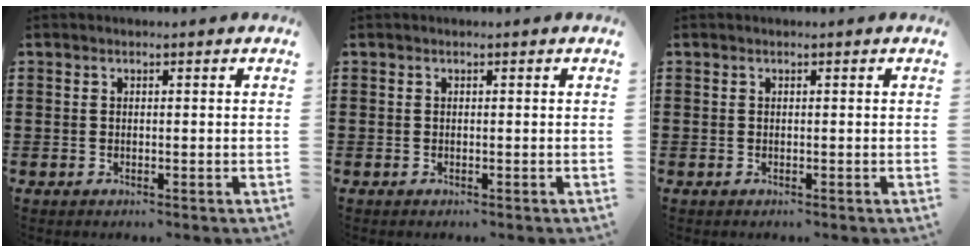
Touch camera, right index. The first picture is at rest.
{"total": 0.0}
{"total": 0.0}